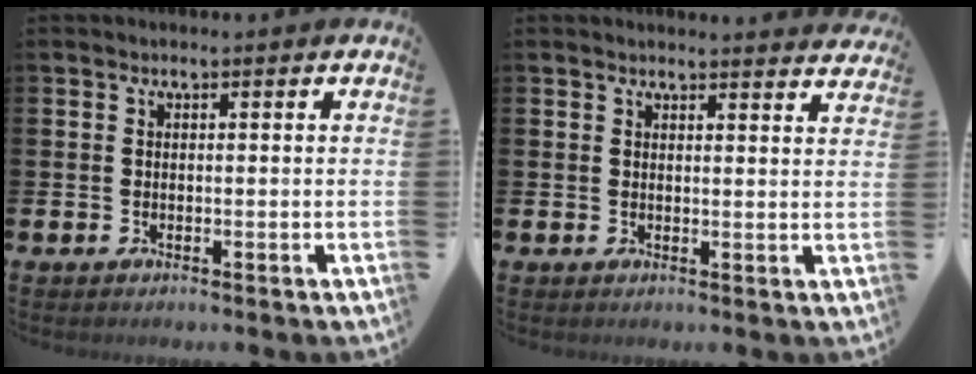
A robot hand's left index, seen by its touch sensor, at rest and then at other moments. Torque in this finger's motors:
{"motor_torque": [0.92, -1.22, 0.26, 0.04]}